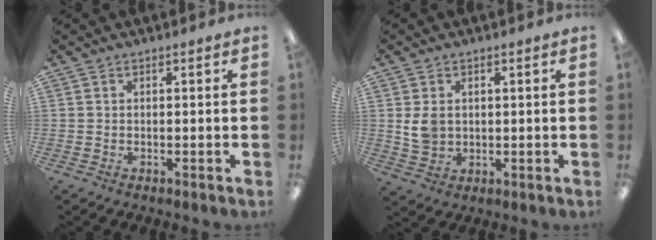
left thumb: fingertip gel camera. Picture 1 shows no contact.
{"total": 5.2, "force": [1.3, 4.1, 2.8], "torque": [-0.057, 0.002, 0.024]}